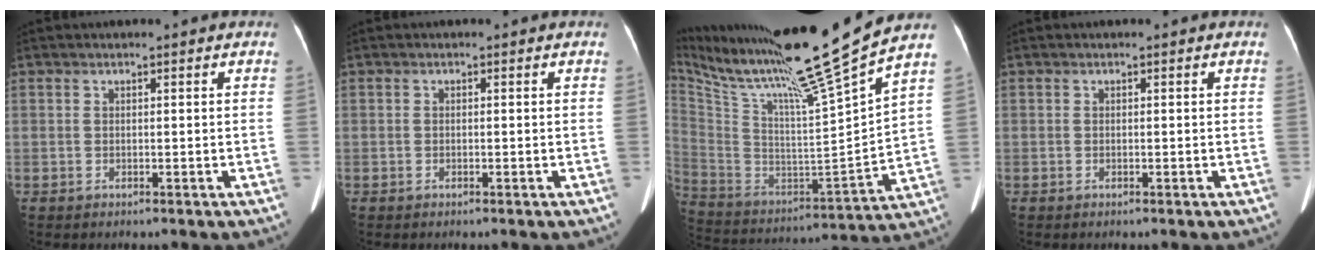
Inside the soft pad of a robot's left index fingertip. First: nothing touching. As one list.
[{"total": 0.0}, {"total": 25.9, "force": [20.5, -1.9, 15.8], "torque": [-0.291, -0.051, 0.346]}, {"total": 0.0}]